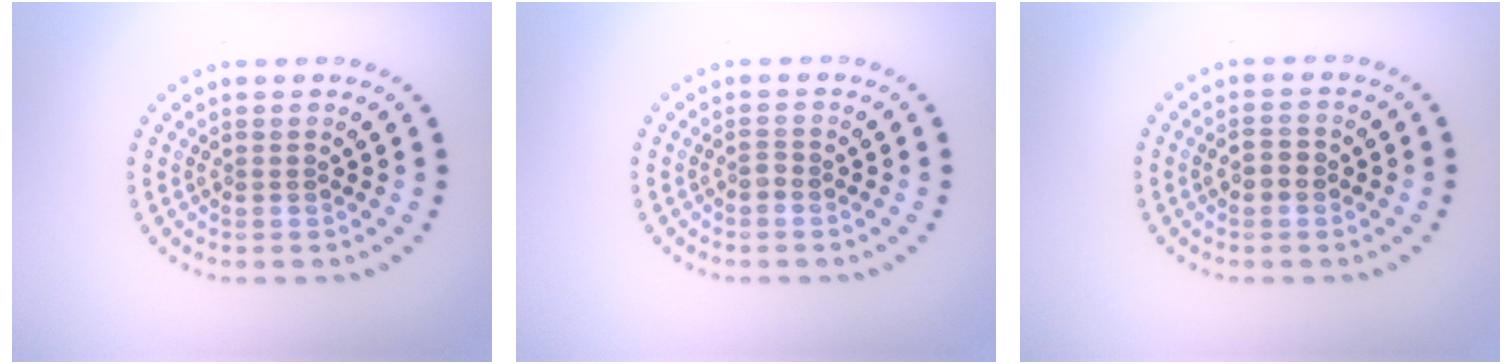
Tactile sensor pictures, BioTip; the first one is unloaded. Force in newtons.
{"total": 0.6, "press": 0.5, "slide": 0.3}
{"total": 1.8, "press": 1.8, "slide": 0.2}